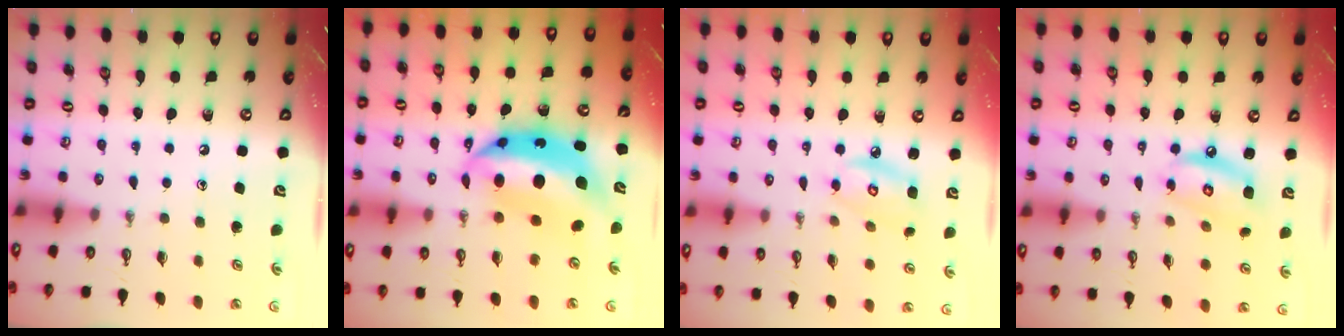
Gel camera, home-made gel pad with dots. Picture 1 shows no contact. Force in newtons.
{"total": 13.1, "press": 13.0, "slide": 1.3}
{"total": 6.8, "press": 6.8, "slide": 0.3}
{"total": 9.2, "press": 9.2, "slide": 0.8}